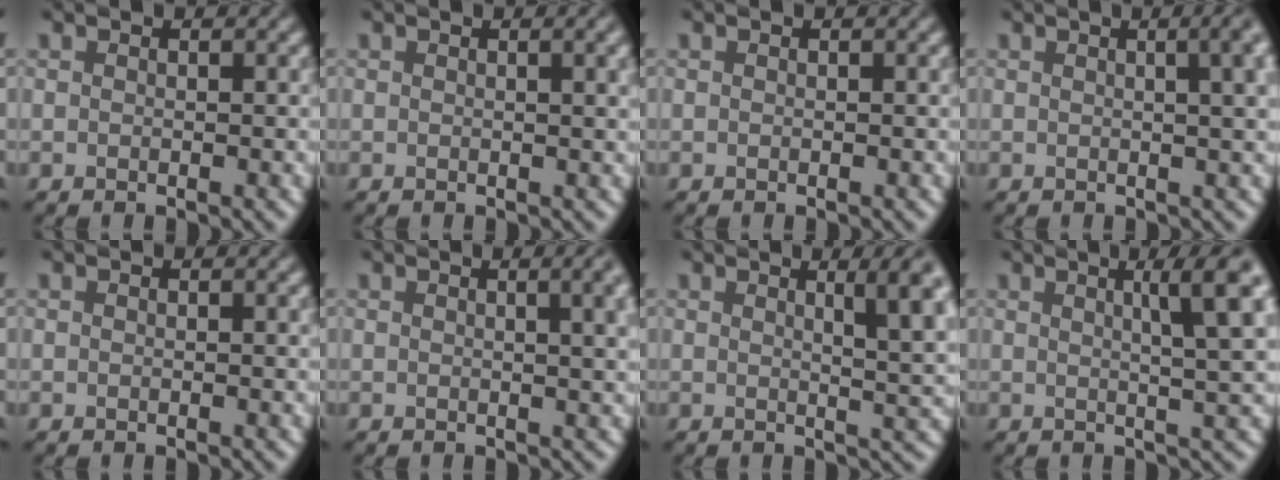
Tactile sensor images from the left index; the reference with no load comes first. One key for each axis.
{"total": 2.6, "fx": 0.9, "fy": 0.9, "fz": 2.3, "tx": -0.018, "ty": 0.007, "tz": 0.009}
{"total": 0.0}
{"total": 8.4, "fx": 2.6, "fy": 4.2, "fz": 6.8, "tx": -0.010, "ty": 0.054, "tz": -0.006}
{"total": 0.0}
{"total": 6.2, "fx": 1.9, "fy": 2.8, "fz": 5.2, "tx": -0.023, "ty": 0.030, "tz": 0.003}
{"total": 5.6, "fx": 2.0, "fy": 1.5, "fz": 5.1, "tx": -0.049, "ty": 0.006, "tz": 0.027}
{"total": 6.9, "fx": 2.3, "fy": 1.3, "fz": 6.4, "tx": -0.065, "ty": 0.014, "tz": 0.033}